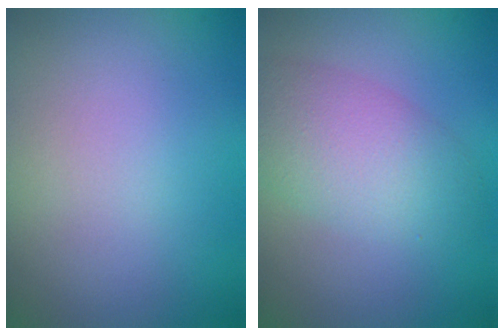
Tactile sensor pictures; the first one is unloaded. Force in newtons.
{"total": 4.7, "press": 4.7, "slide": 0.1}